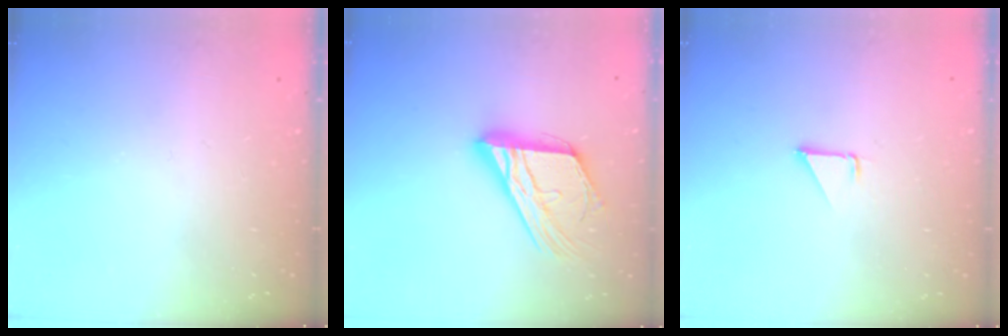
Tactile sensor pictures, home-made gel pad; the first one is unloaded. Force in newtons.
{"total": 18.7, "press": 18.6, "slide": 1.8}
{"total": 1.3, "press": 1.3, "slide": 0.1}